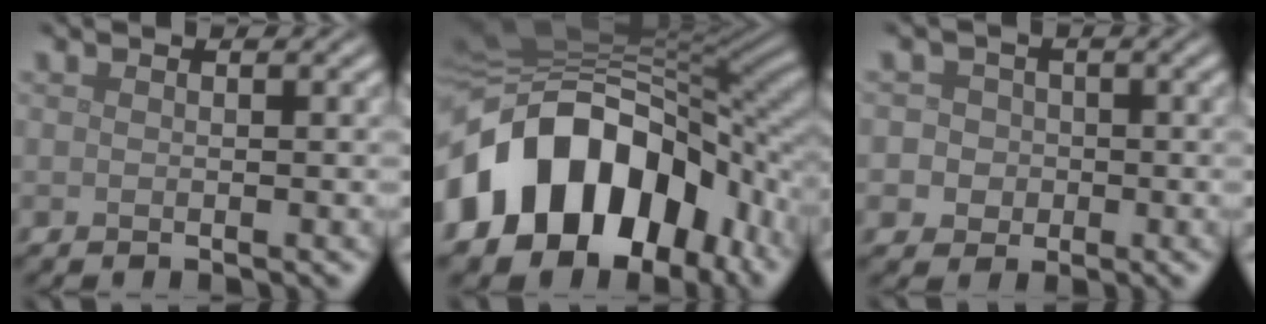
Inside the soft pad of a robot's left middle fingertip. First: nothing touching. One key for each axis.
{"total": 14.8, "fx": -5.1, "fy": 10.5, "fz": 9.1, "tx": -0.146, "ty": 0.008, "tz": -0.097}
{"total": 5.5, "fx": -1.0, "fy": 5.2, "fz": 1.4, "tx": -0.014, "ty": 0.017, "tz": -0.044}